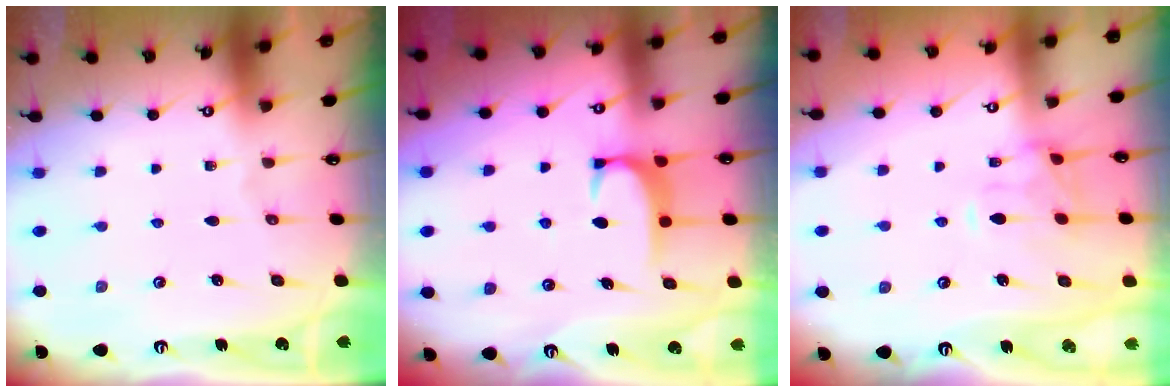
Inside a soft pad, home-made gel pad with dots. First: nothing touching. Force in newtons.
{"total": 1.9, "press": 1.9, "slide": 0.5}
{"total": 3.5, "press": 3.3, "slide": 1.3}